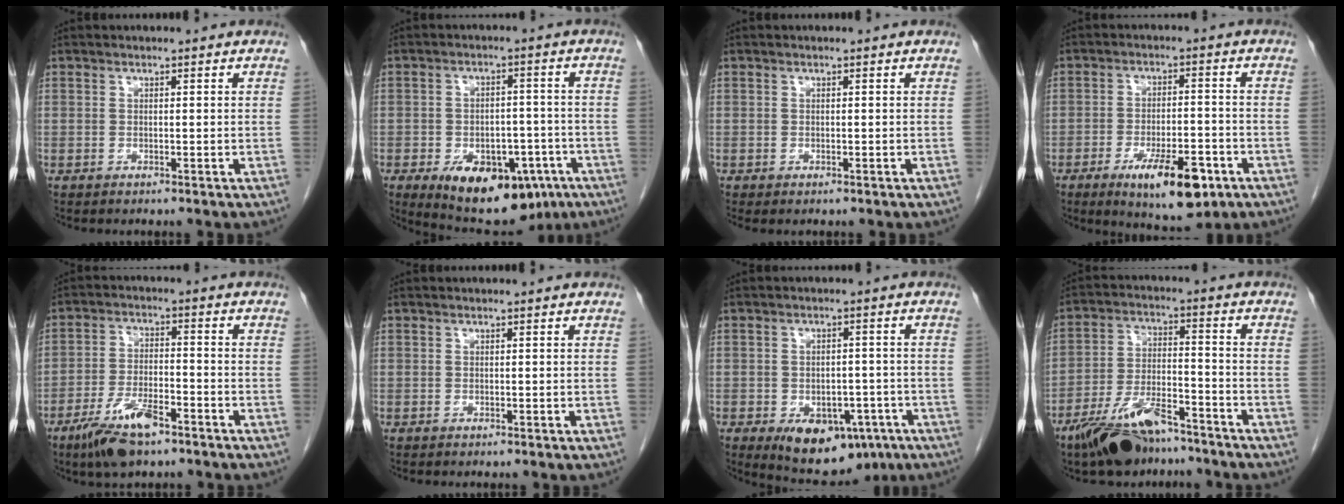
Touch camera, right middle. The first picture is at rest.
{"total": 15.1, "force": [-7.9, 8.3, 9.8], "torque": [-0.159, 0.002, -0.104]}
{"total": 0.0}
{"total": 11.1, "force": [-5.8, 3.3, 8.9], "torque": [-0.141, -0.014, -0.081]}
{"total": 8.8, "force": [-5.9, 2.6, 6.1], "torque": [-0.121, -0.009, -0.105]}
{"total": 0.0}
{"total": 11.5, "force": [-6.2, 6.6, 7.0], "torque": [-0.100, 0.000, -0.080]}
{"total": 11.9, "force": [-9.3, 3.5, 6.6], "torque": [-0.123, -0.002, -0.165]}